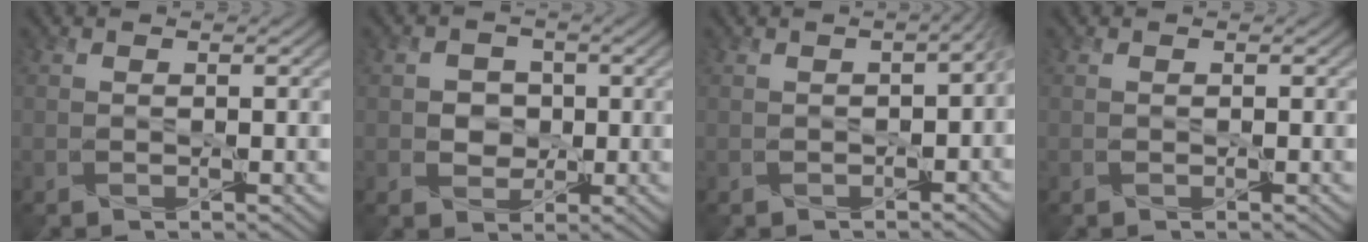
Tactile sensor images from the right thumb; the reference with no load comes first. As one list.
[{"total": 3.5, "force": [0.2, 3.3, 1.2], "torque": [-0.032, 0.002, -0.002]}, {"total": 2.6, "force": [-1.0, 1.5, 1.9], "torque": [-0.025, -0.009, -0.014]}, {"total": 0.0}]